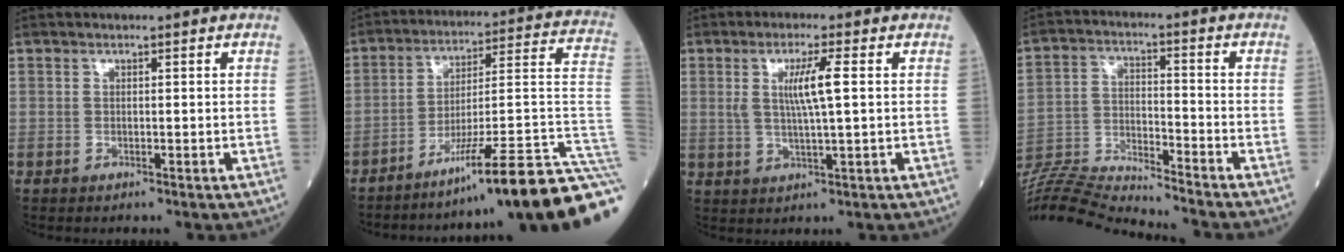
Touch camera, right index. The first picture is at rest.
{"total": 22.6, "force": [-15.5, -1.0, 16.4], "torque": [-0.129, 0.022, -0.241]}
{"total": 5.7, "force": [1.2, 0.0, 5.6], "torque": [-0.109, -0.001, 0.024]}
{"total": 16.2, "force": [-15.5, -1.5, 4.3], "torque": [-0.078, -0.002, -0.272]}